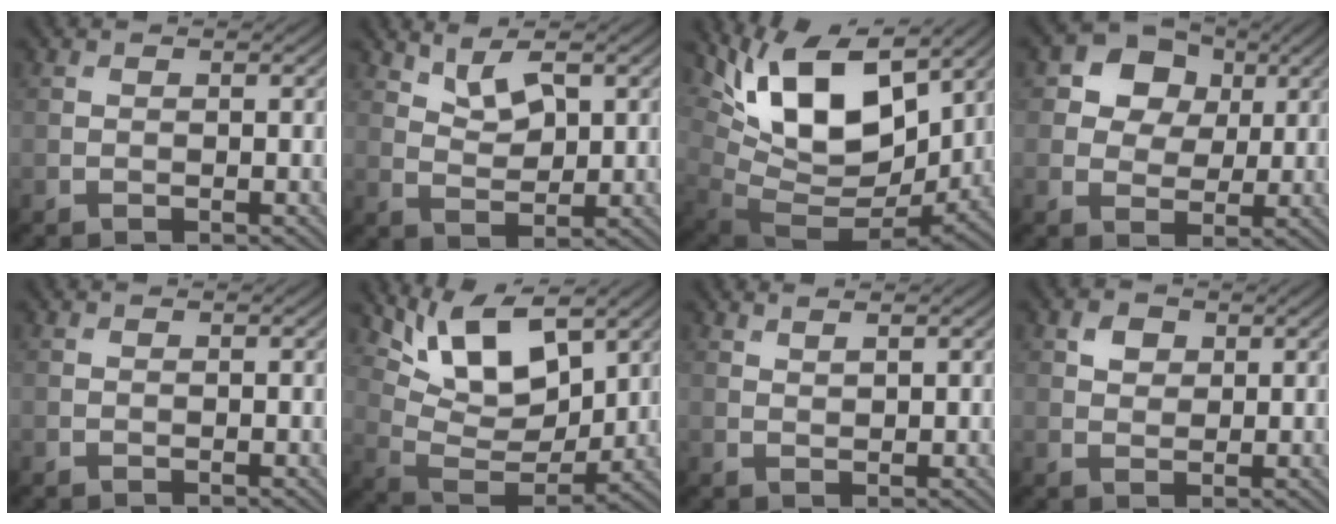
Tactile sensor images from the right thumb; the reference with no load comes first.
{"total": 4.5, "force": [2.8, 1.9, 3.0], "torque": [-0.062, -0.006, 0.060]}
{"total": 16.0, "force": [6.2, 8.6, 12.0], "torque": [-0.235, 0.009, 0.115]}
{"total": 10.2, "force": [4.3, 8.1, 4.5], "torque": [-0.116, 0.018, 0.069]}
{"total": 0.0}
{"total": 11.9, "force": [7.0, 5.2, 8.1], "torque": [-0.164, -0.004, 0.120]}
{"total": 1.2, "force": [1.0, 0.2, 0.6], "torque": [-0.014, -0.002, 0.023]}
{"total": 2.4, "force": [1.2, 1.8, 1.1], "torque": [-0.021, 0.000, 0.020]}